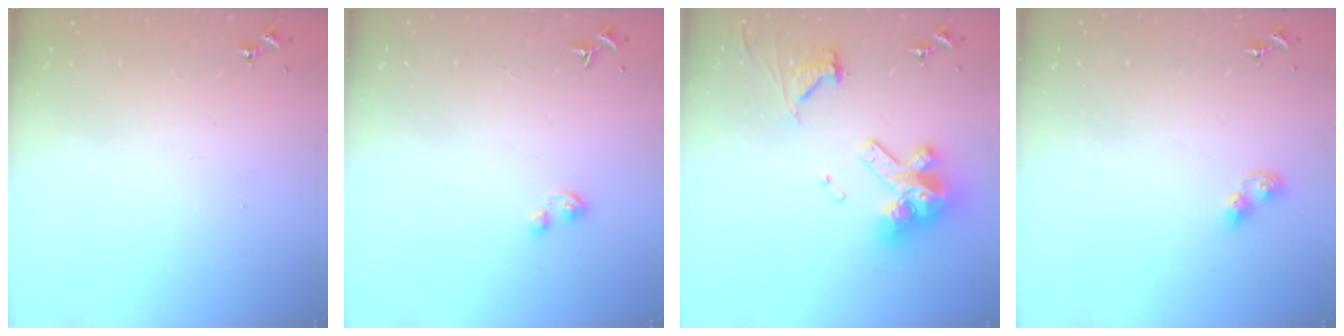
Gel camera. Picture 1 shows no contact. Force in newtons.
{"total": 2.9, "press": 2.9, "slide": 0.5}
{"total": 18.7, "press": 18.5, "slide": 2.2}
{"total": 6.0, "press": 6.0, "slide": 0.4}